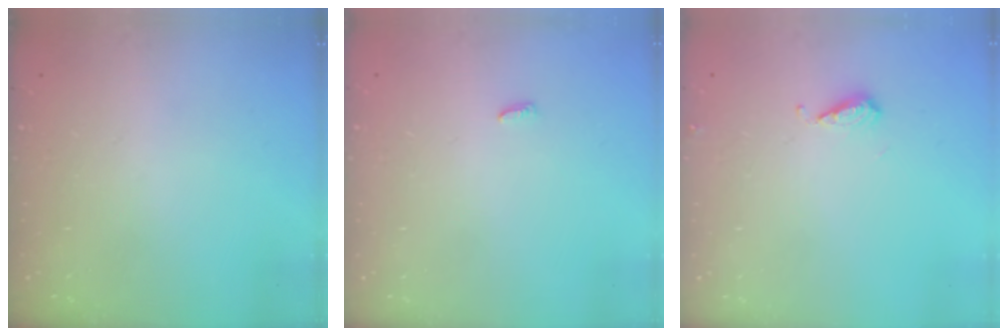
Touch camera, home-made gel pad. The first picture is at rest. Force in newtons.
{"total": 2.4, "press": 2.4, "slide": 0.2}
{"total": 6.2, "press": 6.2, "slide": 0.8}